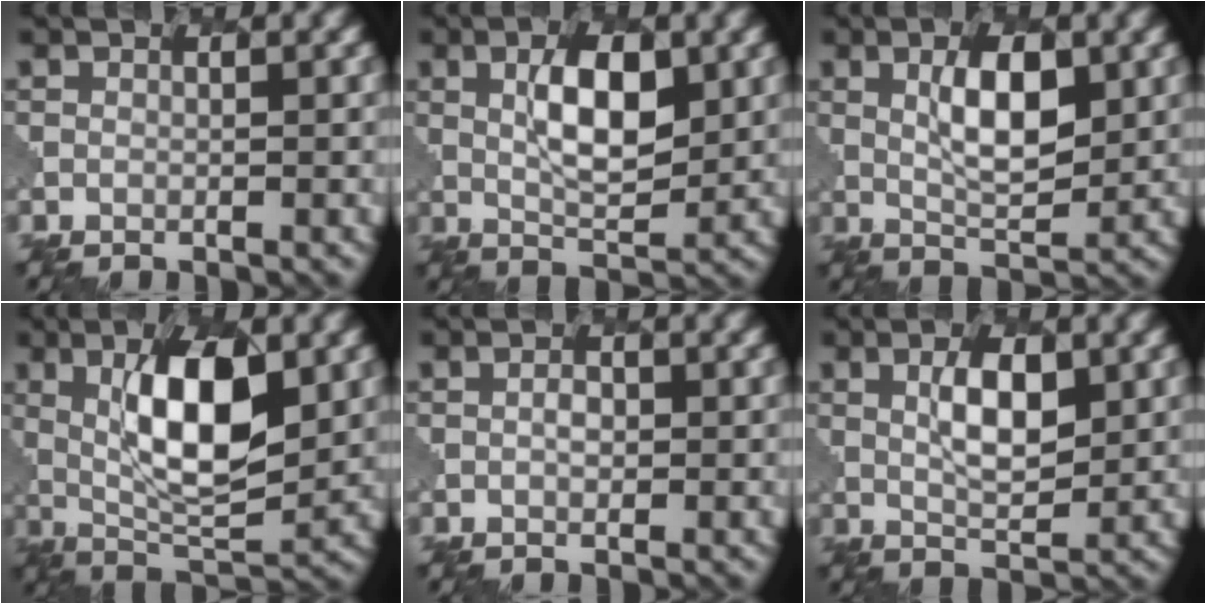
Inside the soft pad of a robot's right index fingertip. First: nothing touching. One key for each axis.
{"total": 5.5, "fx": 1.3, "fy": 2.3, "fz": 4.9, "tx": -0.086, "ty": 0.002, "tz": 0.025}
{"total": 5.1, "fx": 1.3, "fy": 2.0, "fz": 4.6, "tx": -0.082, "ty": 0.001, "tz": 0.026}
{"total": 8.9, "fx": 1.9, "fy": 3.3, "fz": 8.1, "tx": -0.135, "ty": -0.003, "tz": 0.034}
{"total": 1.2, "fx": 0.0, "fy": 0.8, "fz": 0.9, "tx": -0.012, "ty": 0.003, "tz": -0.002}
{"total": 4.1, "fx": 1.1, "fy": 1.7, "fz": 3.6, "tx": -0.068, "ty": 0.001, "tz": 0.023}